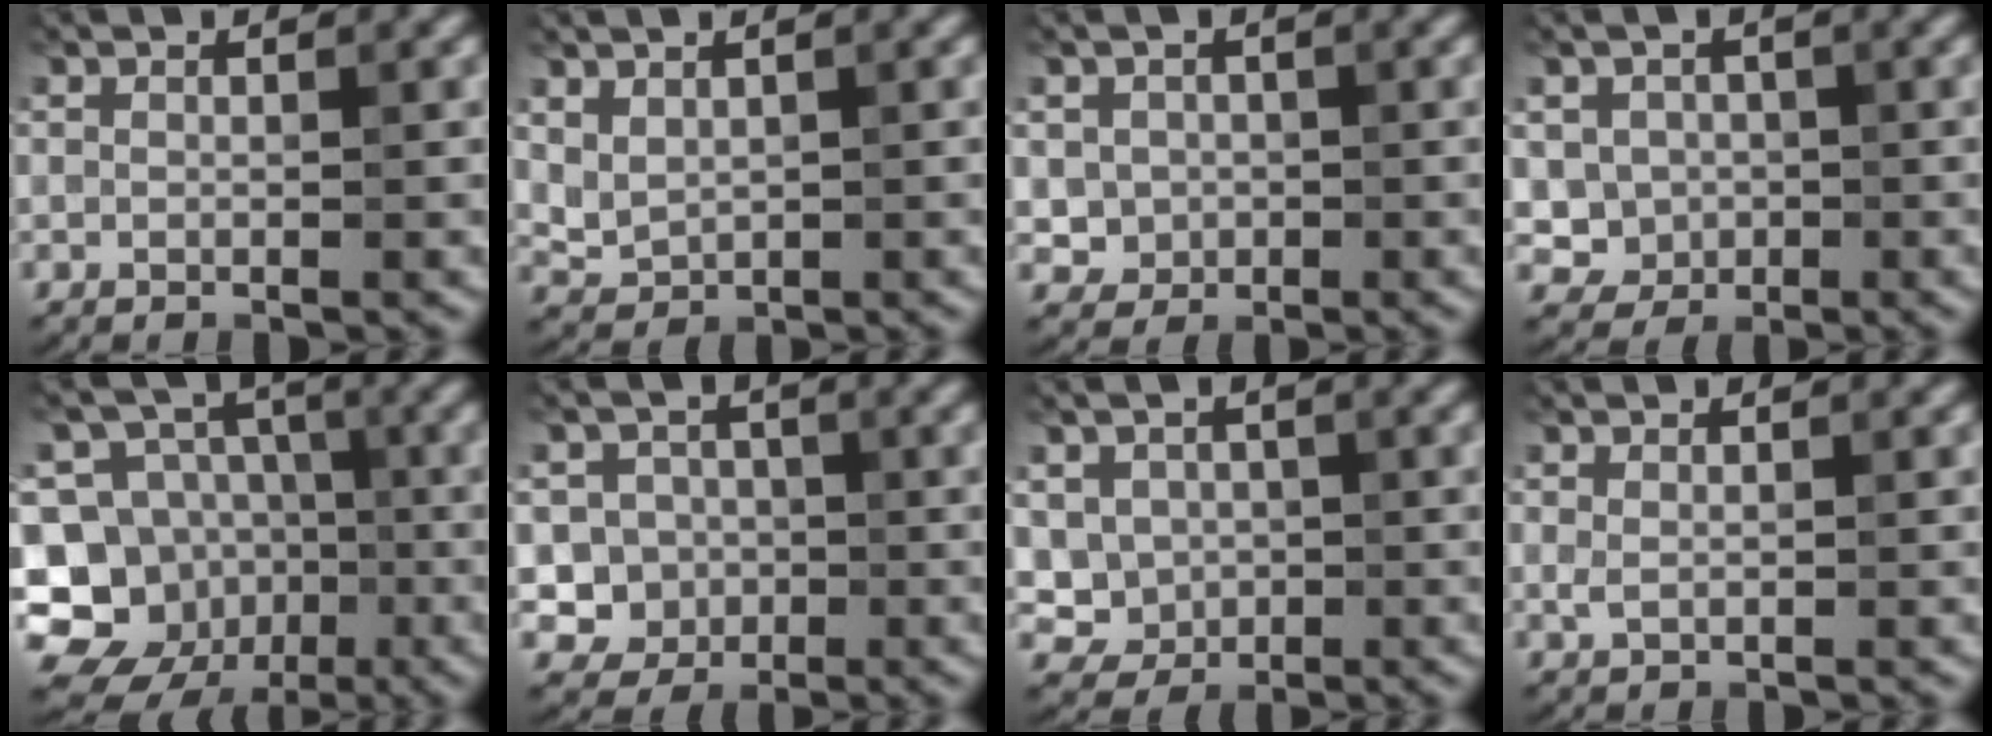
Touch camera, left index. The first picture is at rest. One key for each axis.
{"total": 1.7, "fx": 1.0, "fy": 1.1, "fz": 0.9, "tx": -0.018, "ty": -0.004, "tz": 0.027}
{"total": 2.0, "fx": 0.0, "fy": 2.0, "fz": 0.5, "tx": -0.002, "ty": -0.006, "tz": 0.003}
{"total": 2.7, "fx": 0.0, "fy": 2.6, "fz": 0.8, "tx": -0.008, "ty": -0.006, "tz": -0.001}
{"total": 13.5, "fx": -4.6, "fy": 12.1, "fz": 3.8, "tx": -0.089, "ty": -0.002, "tz": -0.077}
{"total": 4.2, "fx": -0.9, "fy": 4.0, "fz": 0.9, "tx": 0.012, "ty": 0.006, "tz": -0.035}
{"total": 3.3, "fx": 0.2, "fy": 3.1, "fz": 1.1, "tx": -0.015, "ty": -0.006, "tz": -0.001}
{"total": 0.6, "fx": 0.3, "fy": 0.3, "fz": 0.5, "tx": -0.012, "ty": 0.000, "tz": 0.006}